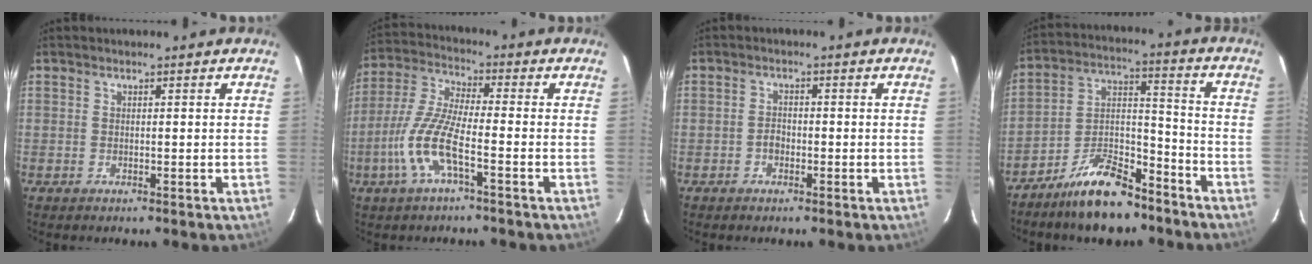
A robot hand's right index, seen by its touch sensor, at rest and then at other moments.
{"total": 10.5, "force": [-4.3, 1.8, 9.4], "torque": [-0.213, -0.003, -0.089]}
{"total": 1.8, "force": [-1.0, 1.4, 0.7], "torque": [-0.015, 0.004, -0.017]}
{"total": 14.0, "force": [-10.3, 5.4, 7.7], "torque": [-0.144, 0.032, -0.177]}